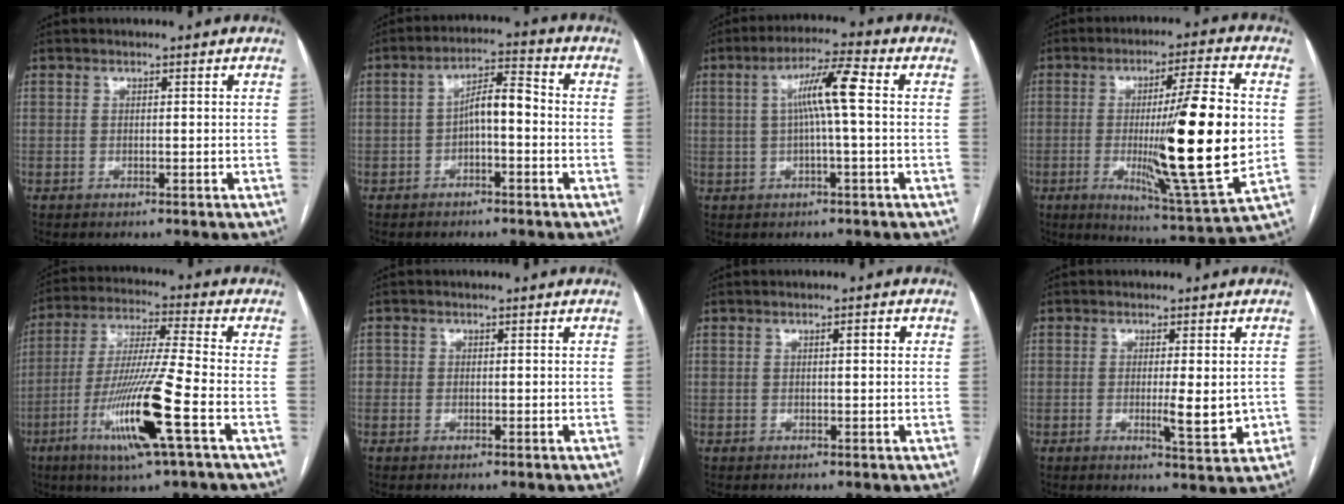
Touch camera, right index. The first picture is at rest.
{"total": 5.8, "force": [-0.8, 1.8, 5.5], "torque": [-0.094, 0.027, -0.015]}
{"total": 7.5, "force": [0.9, 0.0, 7.5], "torque": [-0.131, 0.016, 0.014]}
{"total": 20.2, "force": [-0.9, 0.5, 20.2], "torque": [-0.318, -0.023, -0.015]}
{"total": 15.0, "force": [-5.8, -0.6, 13.8], "torque": [-0.280, -0.021, -0.112]}
{"total": 1.1, "force": [0.0, 1.1, 0.3], "torque": [0.002, 0.005, -0.001]}
{"total": 1.7, "force": [0.5, 0.4, 1.6], "torque": [-0.021, 0.003, 0.006]}
{"total": 5.4, "force": [-0.7, 1.2, 5.2], "torque": [-0.074, -0.008, -0.009]}